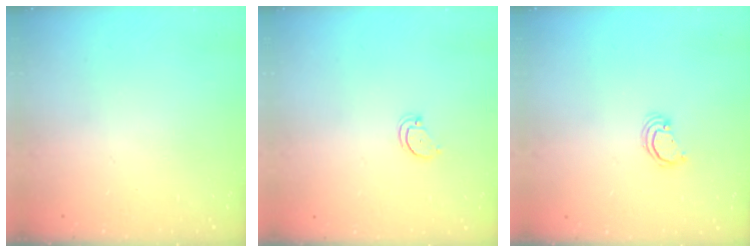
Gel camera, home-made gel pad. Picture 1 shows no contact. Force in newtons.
{"total": 2.4, "press": 2.4, "slide": 0.2}
{"total": 2.3, "press": 2.3, "slide": 0.3}